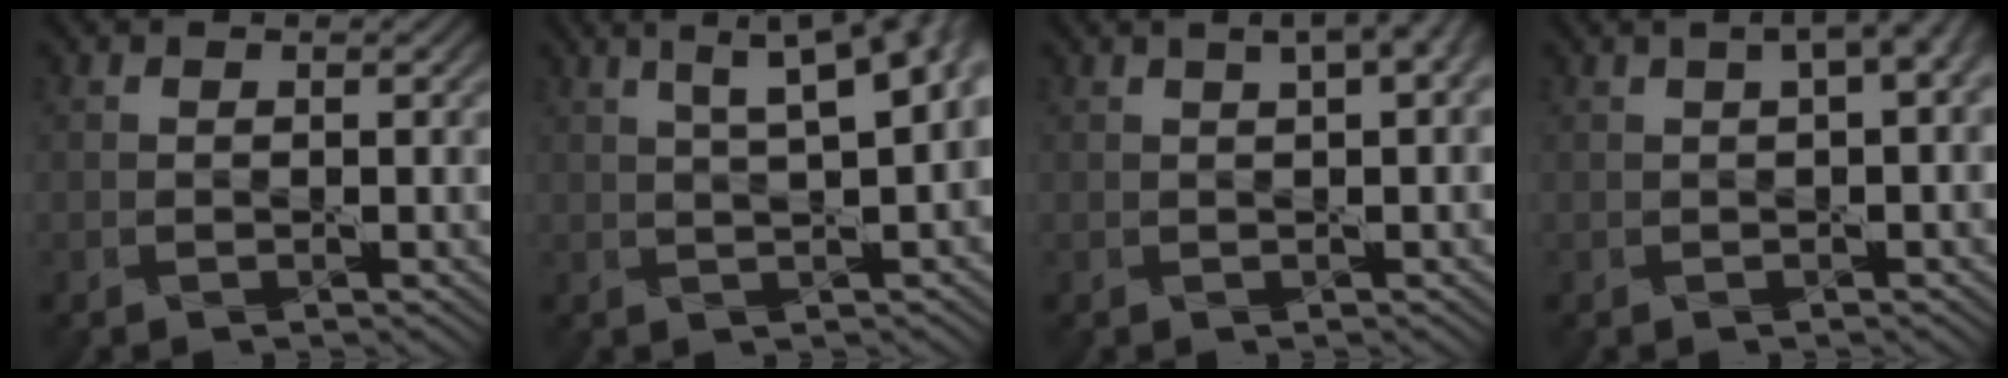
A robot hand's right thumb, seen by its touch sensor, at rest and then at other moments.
{"total": 10.6, "force": [3.8, 3.4, 9.3], "torque": [-0.107, 0.046, 0.036]}
{"total": 5.1, "force": [2.2, 1.8, 4.3], "torque": [-0.045, 0.021, 0.018]}
{"total": 4.2, "force": [1.5, 1.3, 3.7], "torque": [-0.048, 0.018, 0.021]}